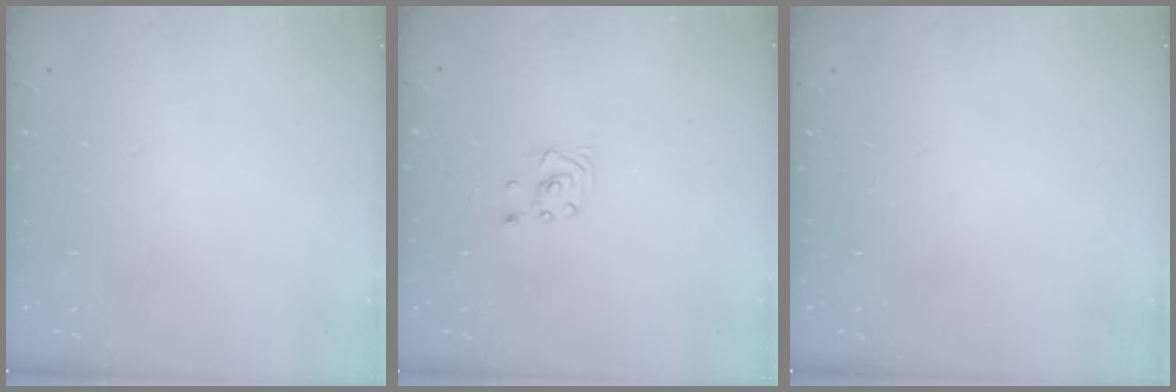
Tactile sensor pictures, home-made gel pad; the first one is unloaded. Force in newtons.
{"total": 2.0, "press": 2.0, "slide": 0.1}
{"total": 0.0}